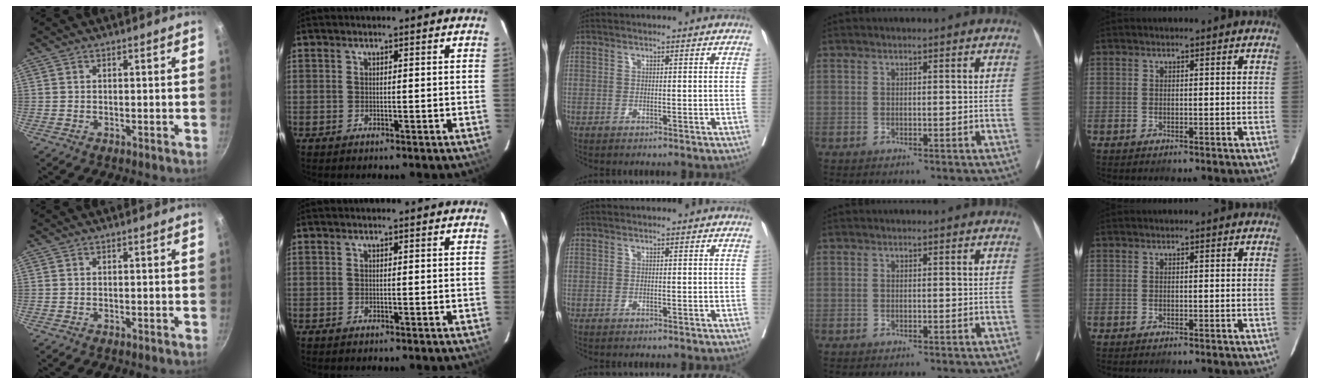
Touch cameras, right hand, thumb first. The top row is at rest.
{}